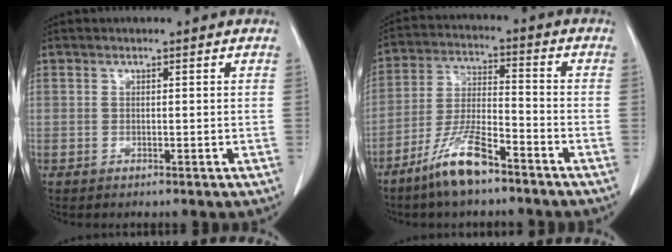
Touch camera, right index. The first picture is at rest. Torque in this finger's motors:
{"motor_torque": [0.97, -0.90, 0.23, 0.13]}